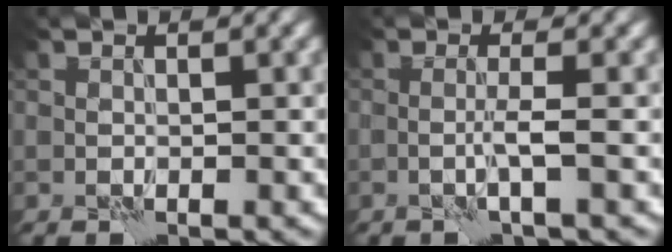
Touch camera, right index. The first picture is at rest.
{"total": 1.4, "force": [-0.3, -0.3, 1.4], "torque": [-0.027, 0.002, -0.010]}